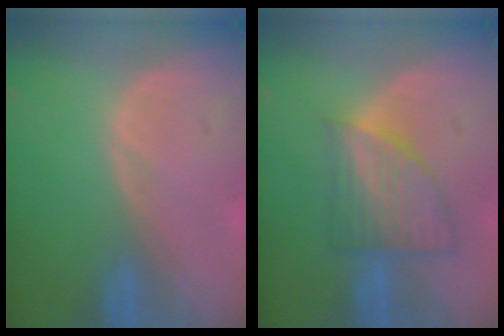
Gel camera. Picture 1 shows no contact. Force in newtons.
{"total": 7.1, "press": 6.5, "slide": 3.0}